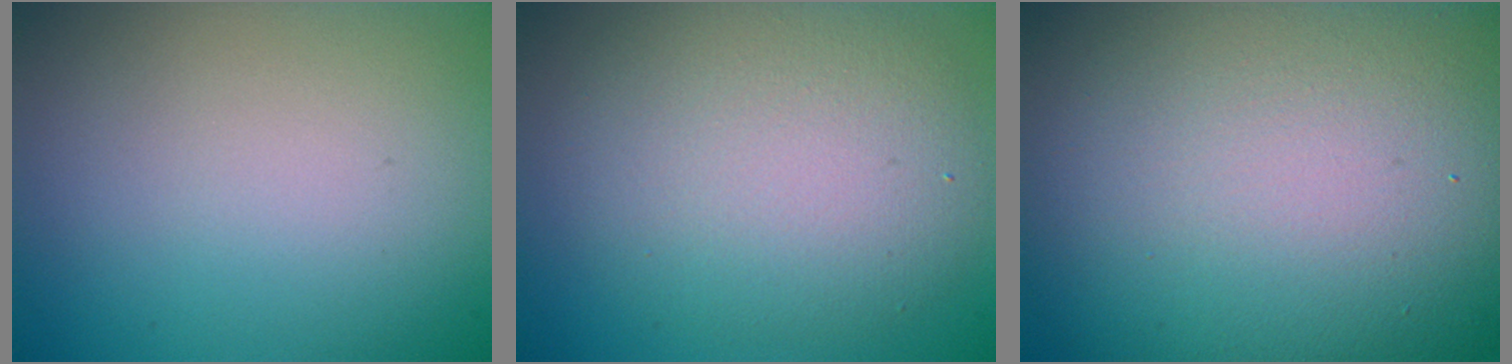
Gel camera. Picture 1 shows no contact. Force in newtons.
{"total": 6.3, "press": 6.3, "slide": 0.3}
{"total": 19.0, "press": 19.0, "slide": 1.0}